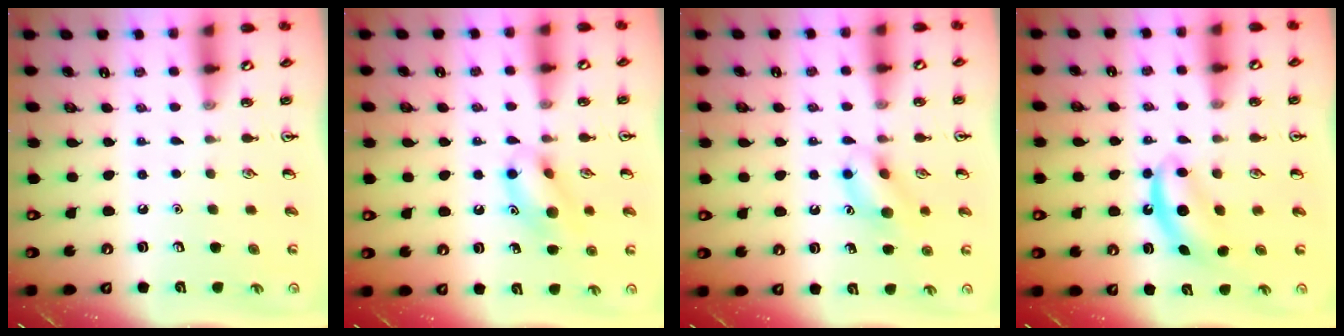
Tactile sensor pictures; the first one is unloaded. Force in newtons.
{"total": 12.0, "press": 11.9, "slide": 0.7}
{"total": 11.0, "press": 10.9, "slide": 0.8}
{"total": 5.2, "press": 5.1, "slide": 0.9}